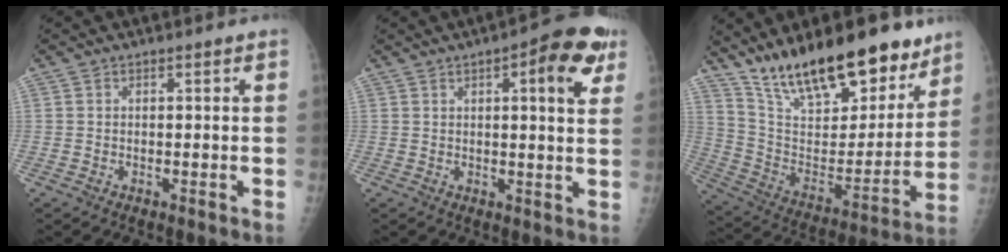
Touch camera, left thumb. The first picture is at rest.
{"total": 10.2, "force": [4.4, 3.0, 8.7], "torque": [-0.091, -0.005, 0.048]}
{"total": 25.3, "force": [18.8, 9.2, 14.3], "torque": [-0.190, -0.085, 0.317]}